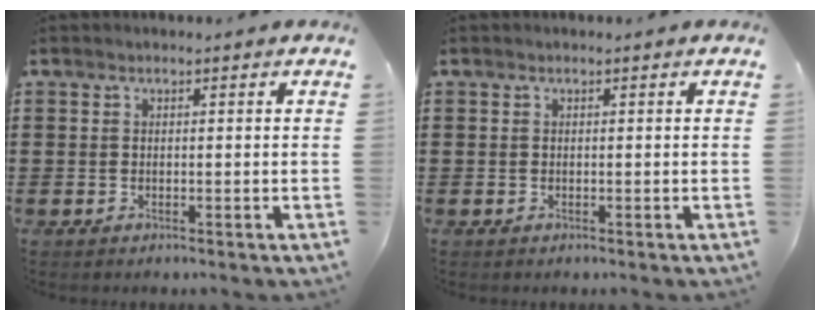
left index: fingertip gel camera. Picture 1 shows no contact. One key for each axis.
{"total": 0.0}